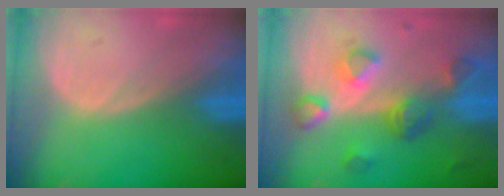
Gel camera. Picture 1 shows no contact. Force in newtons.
{"total": 8.1, "press": 7.2, "slide": 3.7}